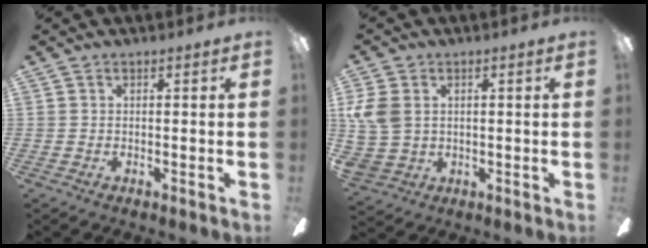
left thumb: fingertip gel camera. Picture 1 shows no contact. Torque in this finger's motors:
{"motor_torque": [1.46, 1.92, 1.45, -0.13, 0.35]}